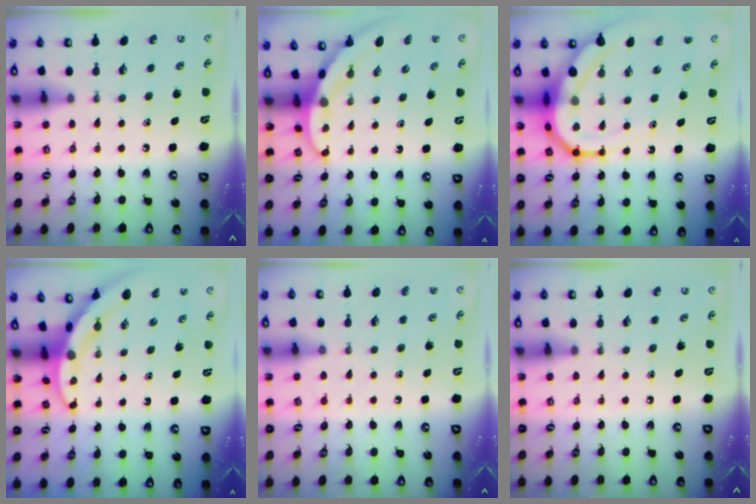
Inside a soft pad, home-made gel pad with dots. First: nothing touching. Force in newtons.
{"total": 3.3, "press": 3.3, "slide": 0.1}
{"total": 13.6, "press": 13.5, "slide": 1.5}
{"total": 3.3, "press": 3.3, "slide": 0.3}
{"total": 5.4, "press": 5.4, "slide": 0.7}
{"total": 0.0}